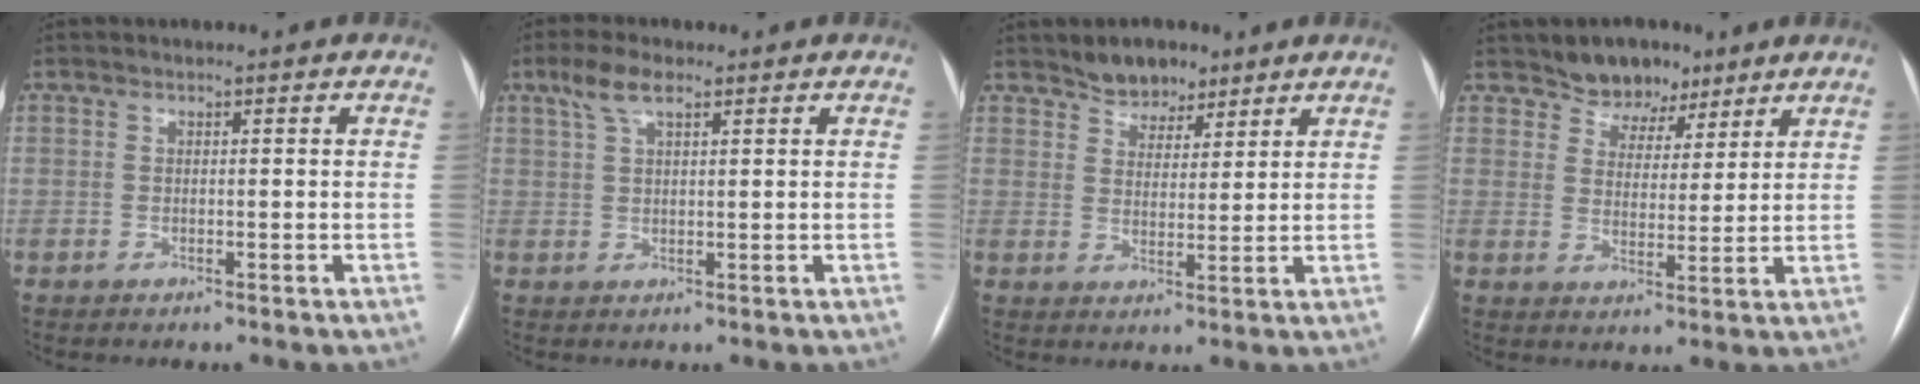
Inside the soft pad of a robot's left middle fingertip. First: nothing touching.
{"total": 4.2, "force": [2.6, 1.1, 3.1], "torque": [-0.072, 0.018, 0.055]}
{"total": 5.4, "force": [4.3, 2.9, 1.5], "torque": [-0.021, 0.006, 0.074]}
{"total": 6.6, "force": [5.1, 4.0, 1.1], "torque": [-0.010, 0.009, 0.084]}